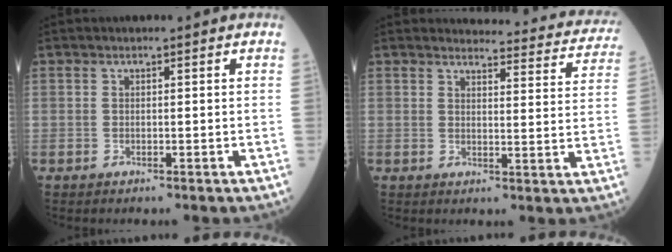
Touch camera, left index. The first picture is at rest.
{"total": 17.8, "force": [17.3, 3.1, 3.0], "torque": [0.002, -0.074, 0.162]}